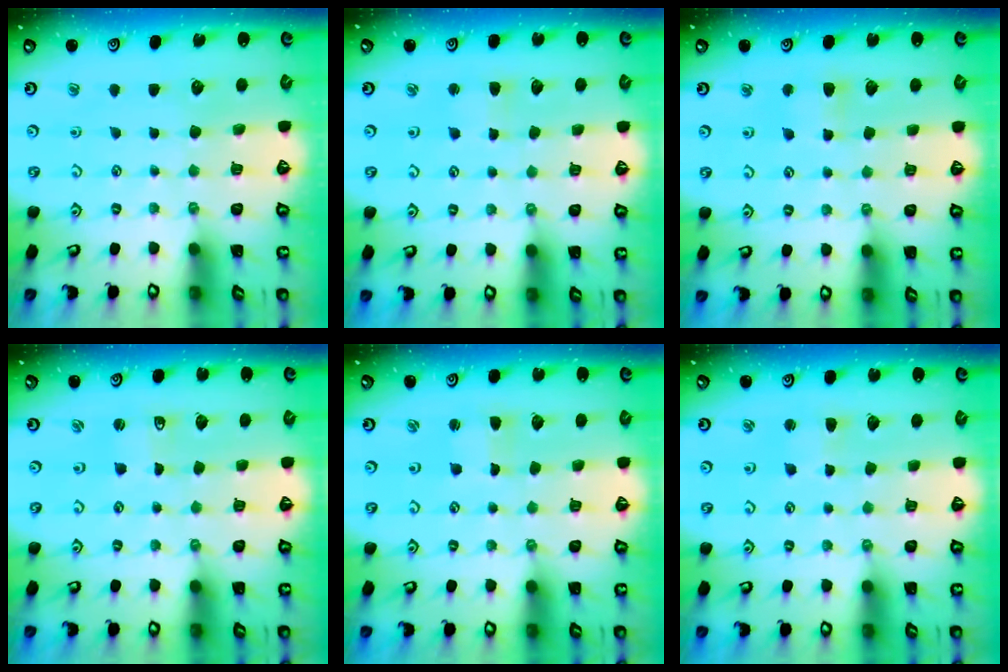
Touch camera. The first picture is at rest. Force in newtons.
{"total": 2.3, "press": 2.3, "slide": 0.4}
{"total": 4.1, "press": 4.0, "slide": 0.9}
{"total": 1.4, "press": 1.4, "slide": 0.1}
{"total": 1.6, "press": 1.6, "slide": 0.3}
{"total": 2.0, "press": 1.9, "slide": 0.6}